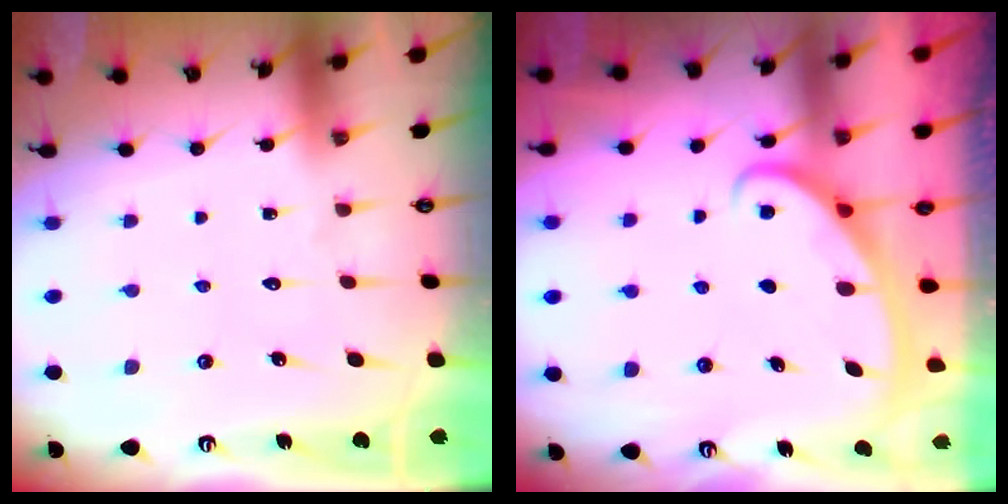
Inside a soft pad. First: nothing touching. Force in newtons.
{"total": 2.8, "press": 2.8, "slide": 0.4}